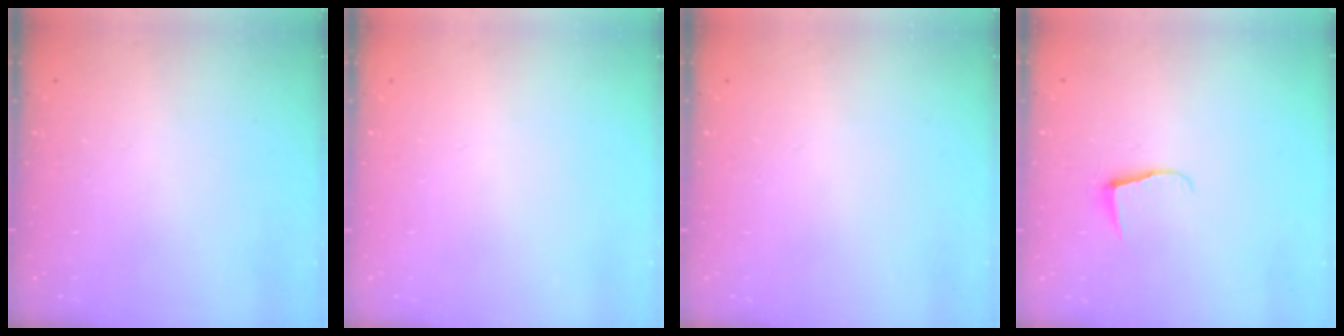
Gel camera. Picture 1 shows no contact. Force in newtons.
{"total": 0.0}
{"total": 0.0}
{"total": 5.9, "press": 5.9, "slide": 0.6}